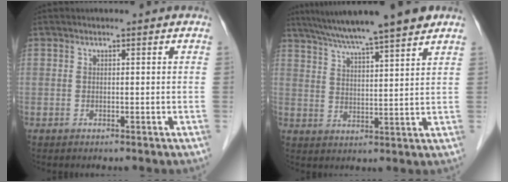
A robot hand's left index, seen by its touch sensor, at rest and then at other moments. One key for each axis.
{"total": 14.0, "fx": 11.6, "fy": -0.2, "fz": 7.9, "tx": -0.133, "ty": 0.022, "tz": 0.173}